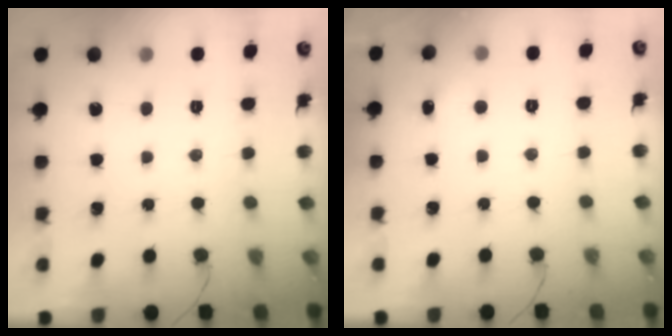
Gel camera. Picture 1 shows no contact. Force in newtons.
{"total": 3.8, "press": 3.6, "slide": 1.1}